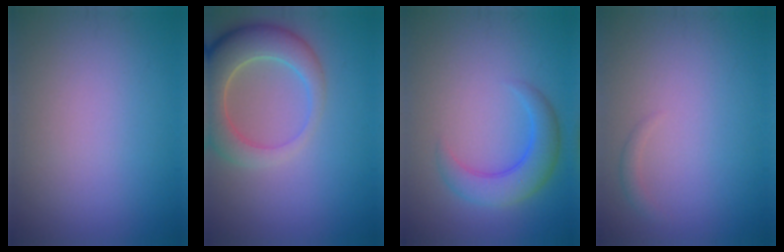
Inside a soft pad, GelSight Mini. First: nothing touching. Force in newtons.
{"total": 6.5, "press": 6.4, "slide": 0.7}
{"total": 4.4, "press": 4.4, "slide": 0.1}
{"total": 0.8, "press": 0.8, "slide": 0.1}